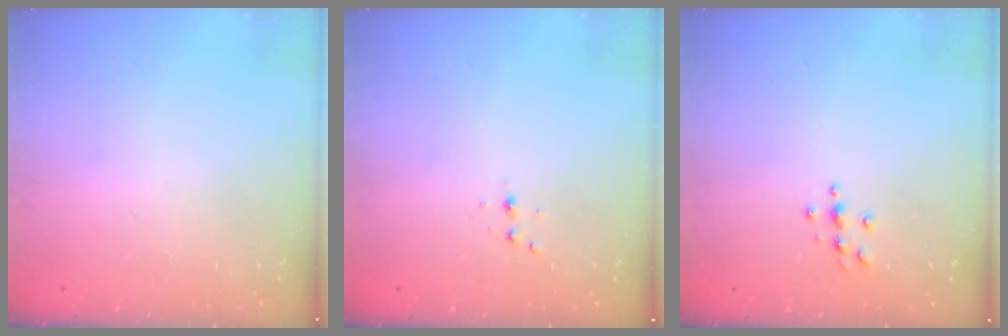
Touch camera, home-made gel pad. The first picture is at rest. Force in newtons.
{"total": 2.3, "press": 2.3, "slide": 0.3}
{"total": 3.8, "press": 3.7, "slide": 0.5}